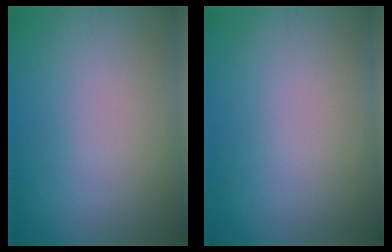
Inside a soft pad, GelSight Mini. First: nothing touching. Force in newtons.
{"total": 0.0}